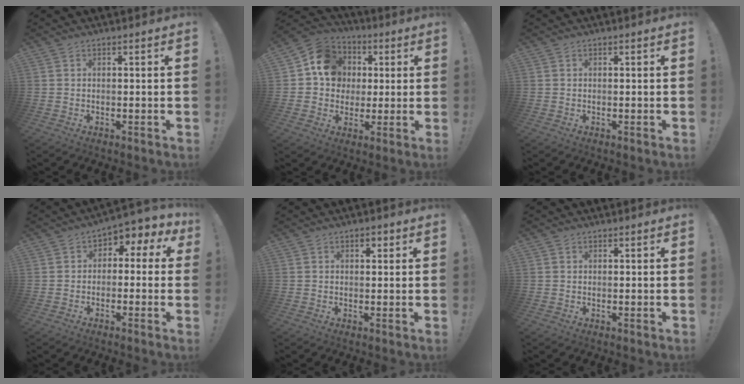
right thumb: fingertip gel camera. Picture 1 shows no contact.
{"total": 13.9, "force": [2.7, 12.2, 5.9], "torque": [-0.074, 0.003, 0.060]}
{"total": 0.0}
{"total": 4.1, "force": [-1.9, 2.9, 2.2], "torque": [-0.019, 0.012, -0.036]}
{"total": 1.9, "force": [0.8, 1.2, 1.2], "torque": [-0.009, -0.001, 0.010]}
{"total": 0.5, "force": [0.4, 0.4, 0.0], "torque": [0.005, -0.001, 0.006]}